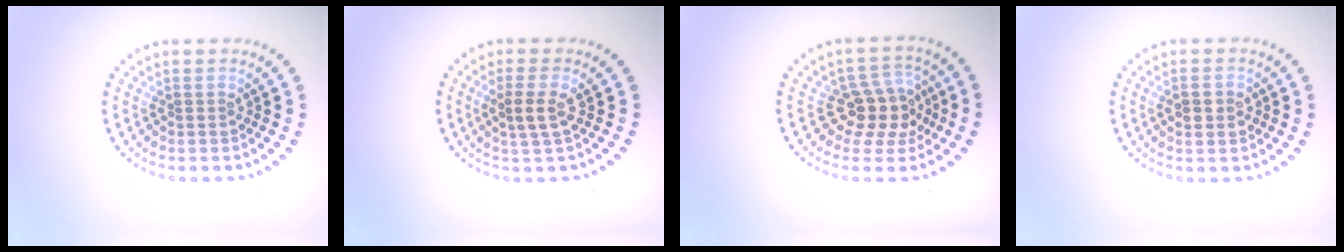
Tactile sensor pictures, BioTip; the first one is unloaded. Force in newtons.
{"total": 2.2, "press": 2.0, "slide": 0.9}
{"total": 3.9, "press": 3.5, "slide": 1.6}
{"total": 2.0, "press": 2.0, "slide": 0.1}